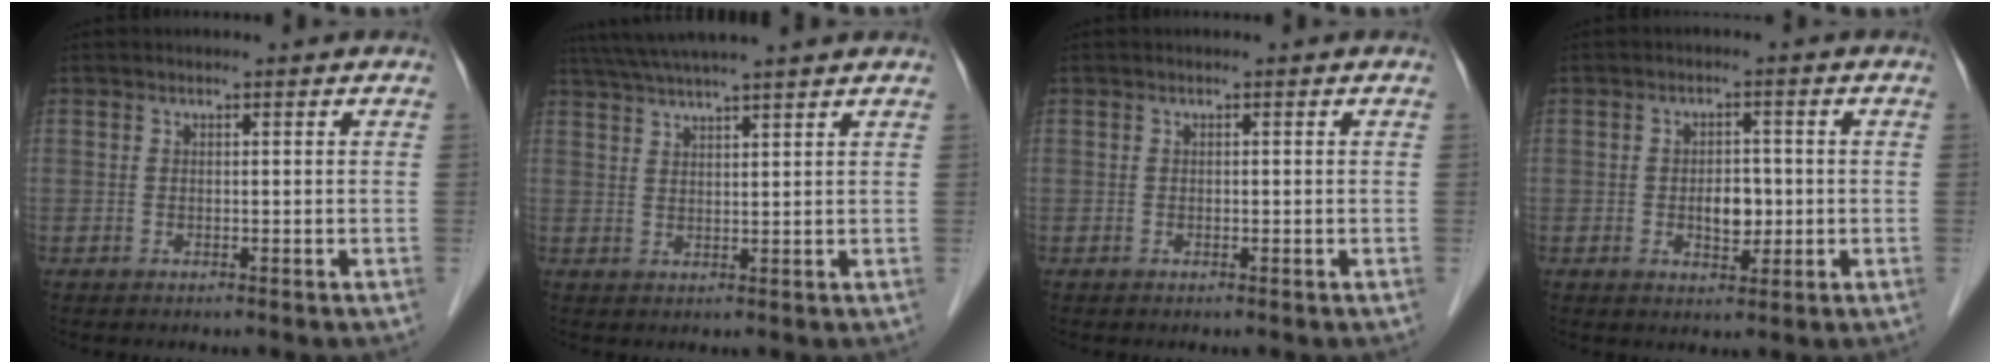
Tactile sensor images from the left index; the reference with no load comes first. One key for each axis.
{"total": 10.7, "fx": 9.2, "fy": -0.6, "fz": 5.4, "tx": -0.094, "ty": 0.040, "tz": 0.133}
{"total": 0.0}
{"total": 3.8, "fx": -0.5, "fy": 2.3, "fz": 3.0, "tx": -0.046, "ty": 0.004, "tz": -0.003}